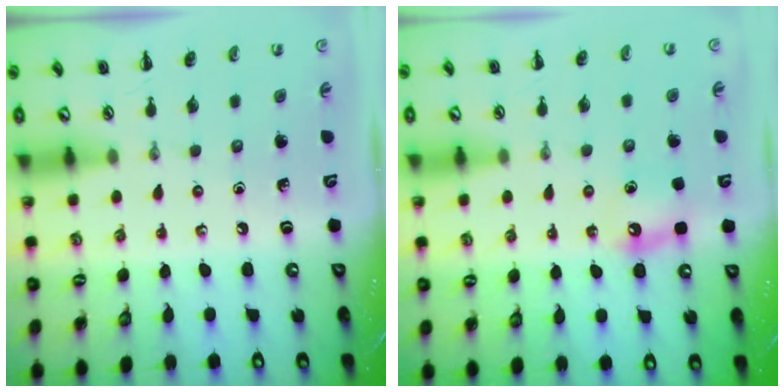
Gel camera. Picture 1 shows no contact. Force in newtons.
{"total": 5.7, "press": 5.4, "slide": 1.9}